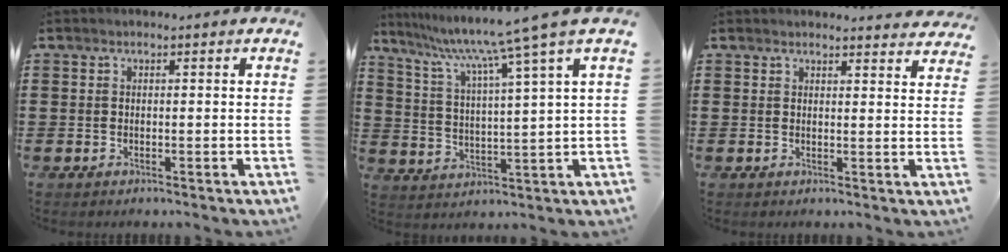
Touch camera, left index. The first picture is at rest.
{"total": 9.0, "force": [6.8, -1.8, 5.6], "torque": [-0.135, -0.046, 0.103]}
{"total": 2.2, "force": [2.2, -0.1, 0.0], "torque": [0.000, -0.010, 0.041]}